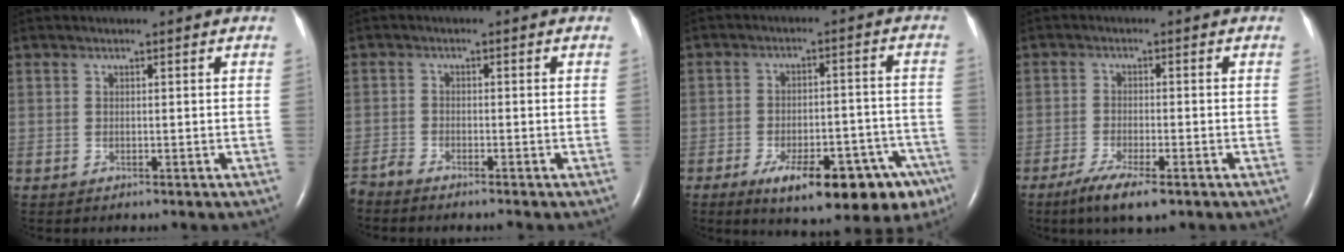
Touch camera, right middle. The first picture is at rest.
{"total": 3.4, "force": [-3.2, 0.0, 1.2], "torque": [-0.020, -0.011, -0.058]}
{"total": 17.8, "force": [-10.9, 6.3, 12.6], "torque": [-0.108, 0.023, -0.147]}
{"total": 6.2, "force": [-4.0, 1.0, 4.7], "torque": [-0.086, -0.013, -0.064]}